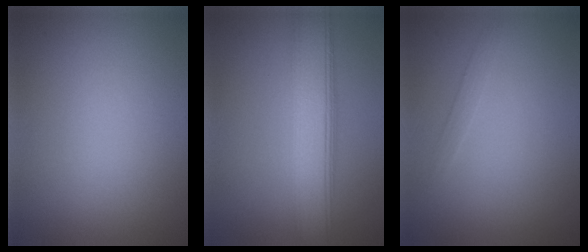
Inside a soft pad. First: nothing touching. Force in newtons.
{"total": 7.1, "press": 7.1, "slide": 0.3}
{"total": 0.9, "press": 0.9, "slide": 0.0}